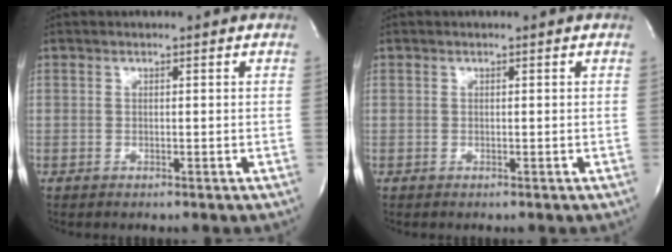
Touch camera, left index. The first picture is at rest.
{"total": 0.0}